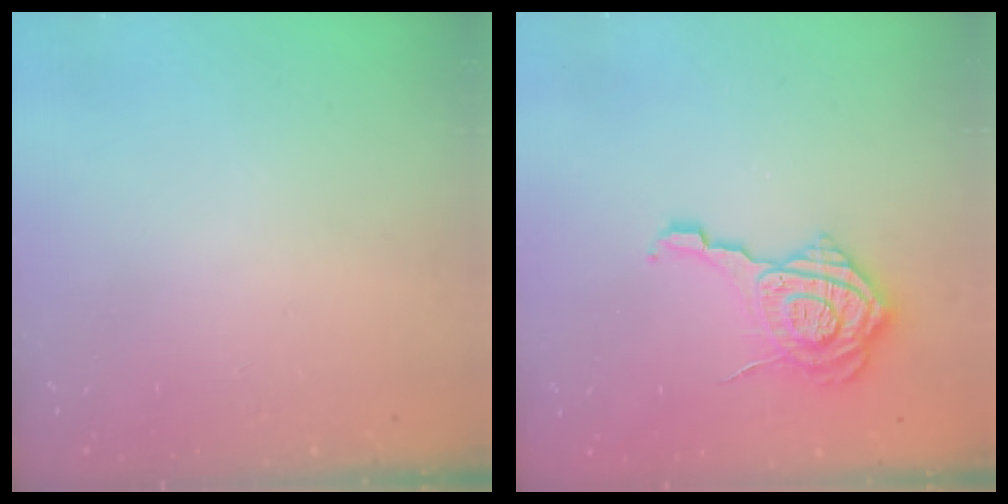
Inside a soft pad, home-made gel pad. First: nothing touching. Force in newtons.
{"total": 14.0, "press": 14.0, "slide": 1.0}